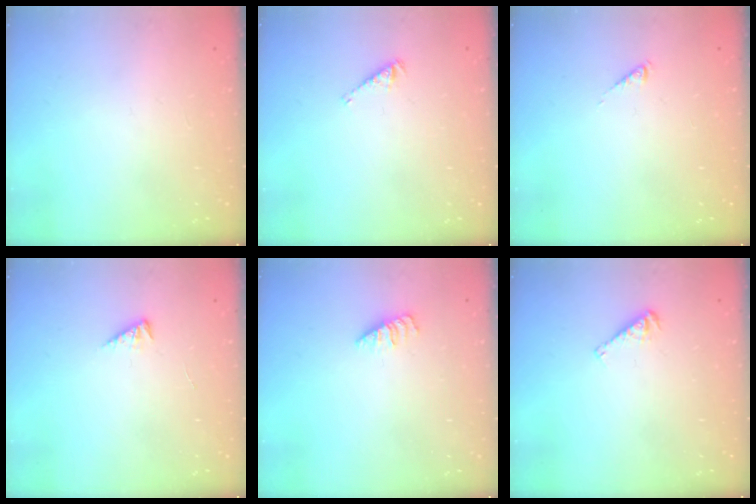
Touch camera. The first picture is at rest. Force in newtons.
{"total": 3.3, "press": 3.3, "slide": 0.6}
{"total": 0.0}
{"total": 2.1, "press": 2.0, "slide": 0.5}
{"total": 1.2, "press": 1.1, "slide": 0.2}
{"total": 4.2, "press": 4.2, "slide": 0.1}